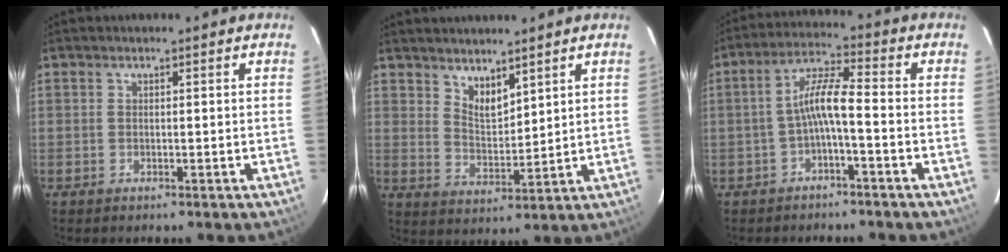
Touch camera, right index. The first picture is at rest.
{"total": 5.5, "force": [4.4, 2.2, 2.5], "torque": [-0.038, -0.006, 0.084]}
{"total": 5.9, "force": [-2.2, 0.6, 5.5], "torque": [-0.121, 0.017, -0.040]}